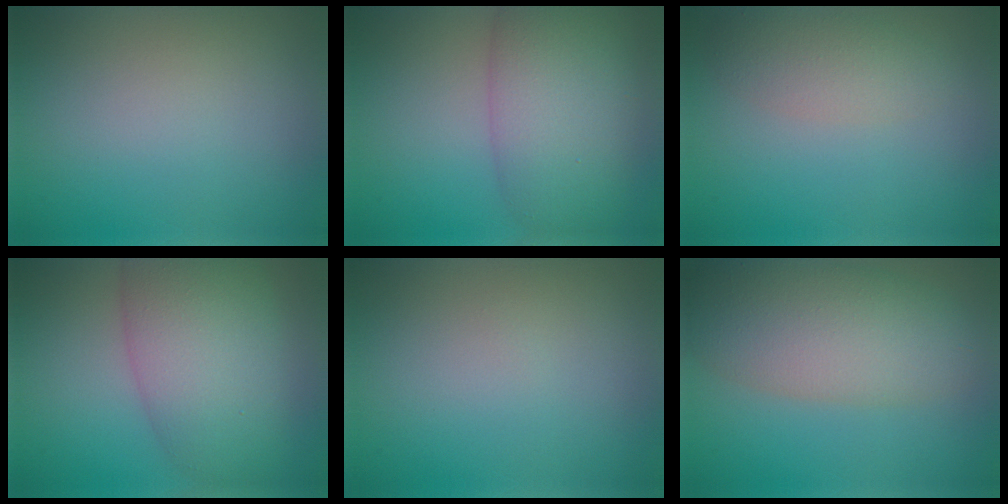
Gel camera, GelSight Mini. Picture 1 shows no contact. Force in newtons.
{"total": 8.1, "press": 8.1, "slide": 0.2}
{"total": 2.7, "press": 2.7, "slide": 0.1}
{"total": 8.5, "press": 8.5, "slide": 0.2}
{"total": 0.0}
{"total": 7.3, "press": 7.3, "slide": 0.1}